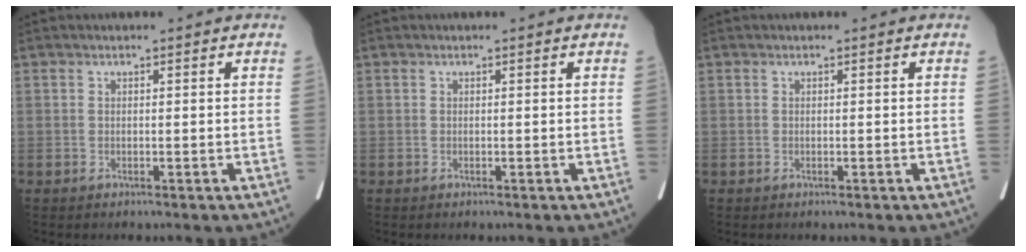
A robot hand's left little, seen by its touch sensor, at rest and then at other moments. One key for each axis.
{"total": 0.0}
{"total": 0.0}